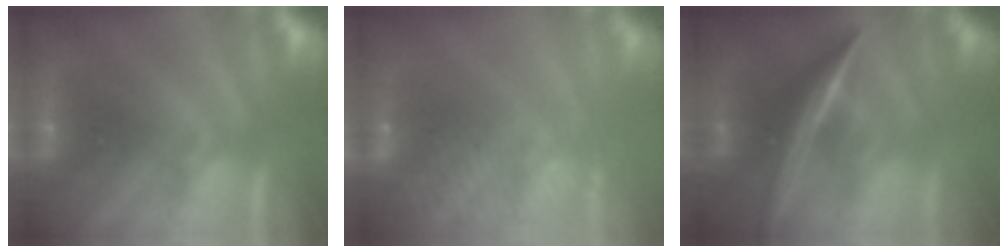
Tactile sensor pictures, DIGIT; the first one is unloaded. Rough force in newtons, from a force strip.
{"total": 8.6}
{"total": 2.5}